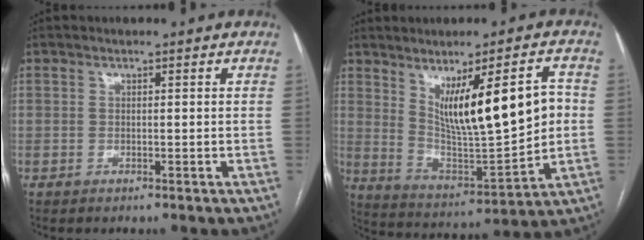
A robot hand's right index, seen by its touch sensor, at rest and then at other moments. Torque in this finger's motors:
{"motor_torque": [1.55, 0.59, 0.69, 0.20]}